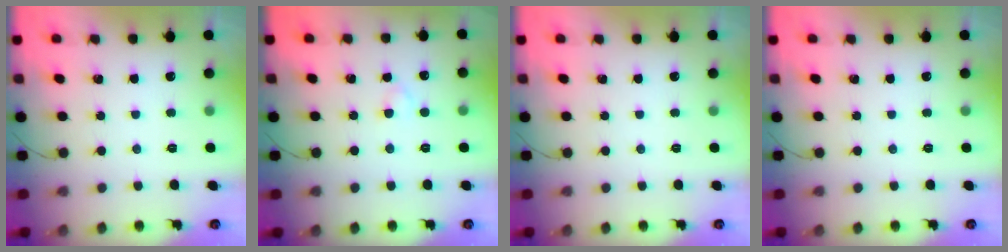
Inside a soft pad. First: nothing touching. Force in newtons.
{"total": 2.0, "press": 1.7, "slide": 0.9}
{"total": 0.0}
{"total": 0.0}